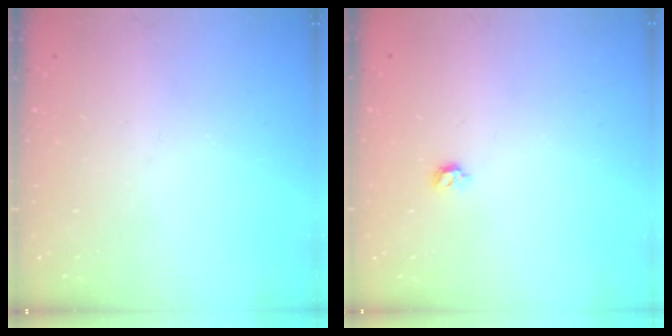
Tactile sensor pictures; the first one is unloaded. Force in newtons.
{"total": 4.6, "press": 4.5, "slide": 0.9}